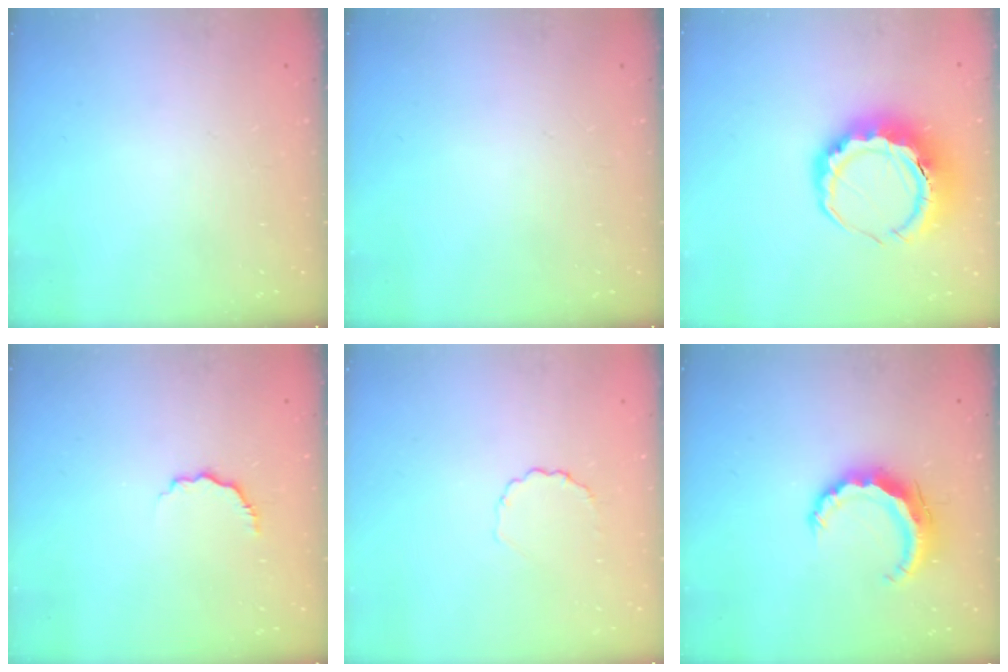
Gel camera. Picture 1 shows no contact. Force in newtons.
{"total": 0.0}
{"total": 11.1, "press": 10.9, "slide": 2.3}
{"total": 4.3, "press": 4.3, "slide": 0.7}
{"total": 2.7, "press": 2.5, "slide": 1.0}
{"total": 8.5, "press": 8.5, "slide": 0.1}